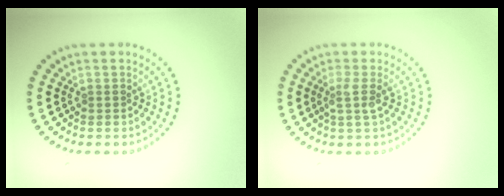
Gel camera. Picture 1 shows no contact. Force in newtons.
{"total": 1.8, "press": 1.4, "slide": 1.2}